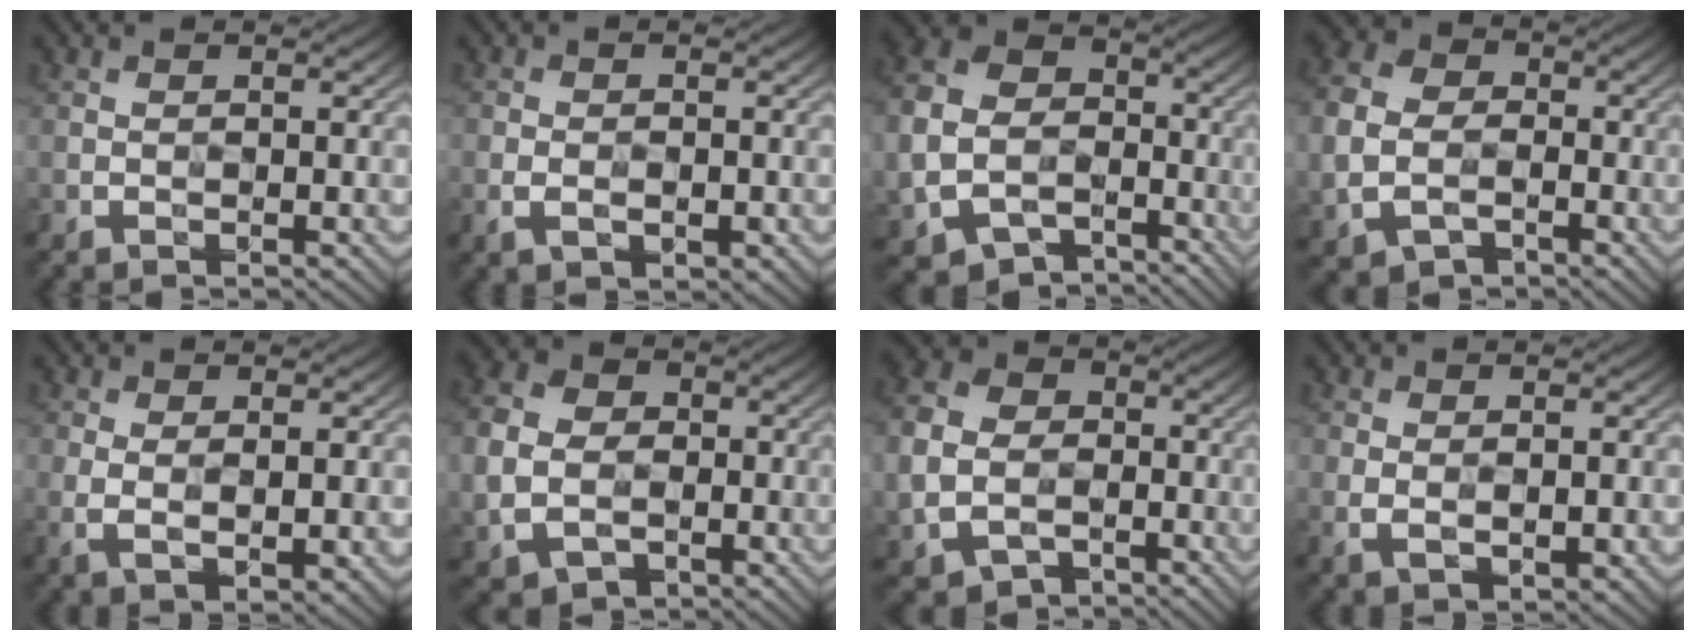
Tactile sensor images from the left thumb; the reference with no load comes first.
{"total": 2.9, "force": [-1.0, 1.6, 2.2], "torque": [-0.043, -0.004, -0.017]}
{"total": 11.3, "force": [-4.4, 8.6, 5.7], "torque": [-0.163, -0.045, -0.072]}
{"total": 7.9, "force": [-2.2, 6.4, 4.1], "torque": [-0.125, -0.018, -0.058]}
{"total": 4.4, "force": [0.2, 2.0, 3.9], "torque": [-0.087, -0.014, 0.010]}
{"total": 8.6, "force": [-1.6, 7.3, 4.4], "torque": [-0.136, -0.017, -0.043]}
{"total": 9.3, "force": [-2.8, 7.5, 4.6], "torque": [-0.142, -0.030, -0.066]}
{"total": 3.2, "force": [-0.3, 1.8, 2.7], "torque": [-0.059, -0.010, 0.000]}